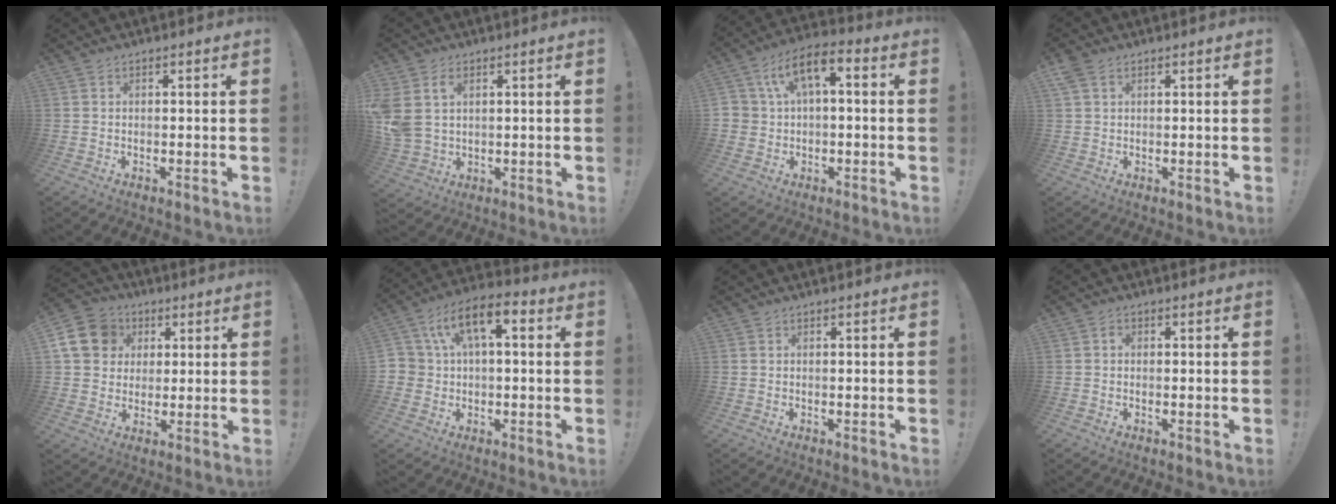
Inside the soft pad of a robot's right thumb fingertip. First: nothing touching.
{"total": 7.4, "force": [3.2, 5.2, 4.2], "torque": [-0.087, -0.007, 0.063]}
{"total": 8.9, "force": [2.0, 6.0, 6.2], "torque": [-0.100, 0.005, 0.041]}
{"total": 3.4, "force": [1.7, 2.3, 1.8], "torque": [-0.038, 0.003, 0.034]}
{"total": 14.1, "force": [4.0, 12.2, 5.8], "torque": [-0.080, -0.007, 0.083]}
{"total": 10.7, "force": [3.2, 7.1, 7.4], "torque": [-0.130, -0.001, 0.061]}
{"total": 0.0}
{"total": 0.9, "force": [-0.4, 0.7, 0.5], "torque": [-0.016, 0.007, -0.007]}